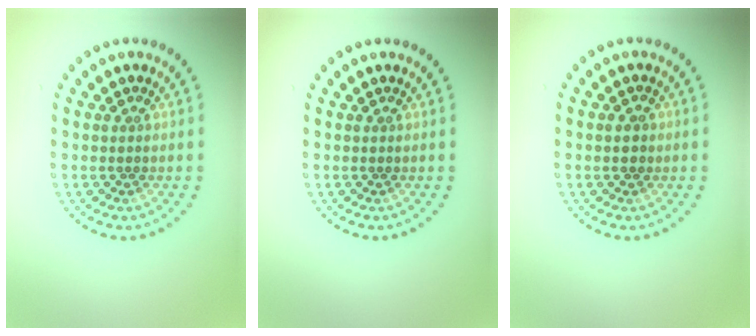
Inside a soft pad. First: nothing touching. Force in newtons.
{"total": 0.0}
{"total": 1.7, "press": 1.7, "slide": 0.0}